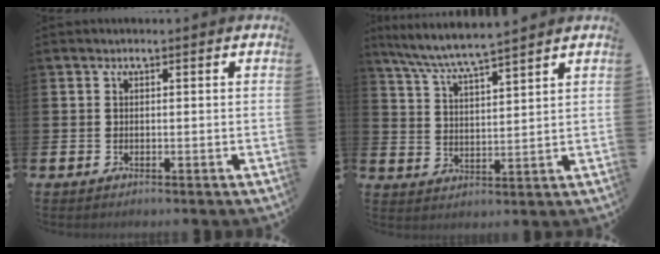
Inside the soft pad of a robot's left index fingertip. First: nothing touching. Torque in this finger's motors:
{"motor_torque": [0.73, -0.75, 0.23, 0.21]}